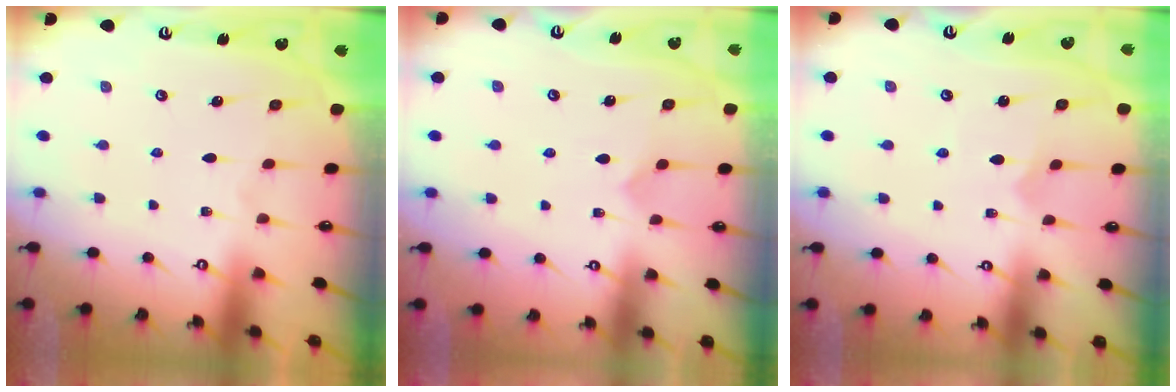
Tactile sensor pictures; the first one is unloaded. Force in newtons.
{"total": 2.5, "press": 2.5, "slide": 0.2}
{"total": 2.6, "press": 2.6, "slide": 0.2}